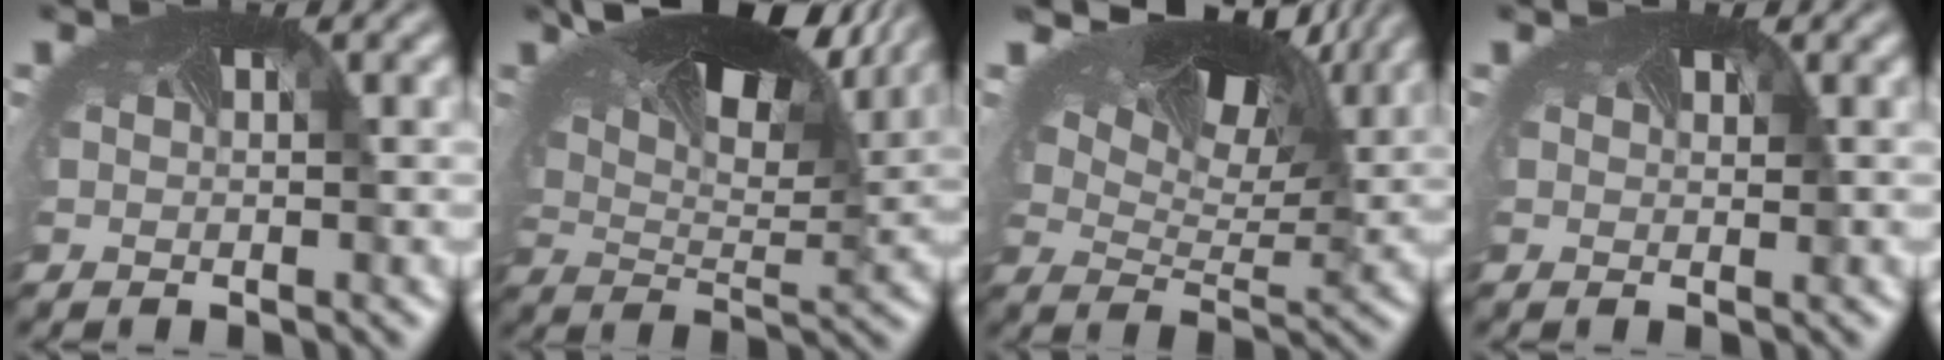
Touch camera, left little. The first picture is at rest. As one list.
[{"total": 11.4, "force": [7.0, 4.8, 7.6], "torque": [-0.151, 0.005, 0.123]}, {"total": 9.1, "force": [6.9, 3.6, 4.8], "torque": [-0.105, -0.001, 0.122]}, {"total": 0.6, "force": [0.3, -0.1, -0.4], "torque": [0.003, -0.006, 0.004]}]